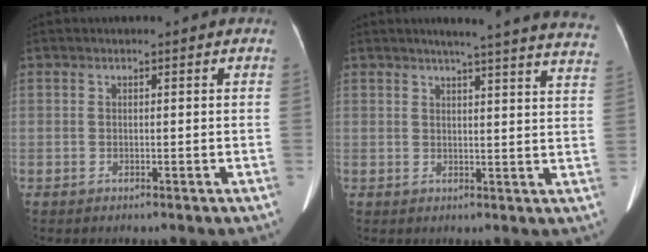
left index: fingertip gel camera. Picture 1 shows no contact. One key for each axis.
{"total": 21.0, "fx": 19.1, "fy": 0.4, "fz": 8.8, "tx": -0.114, "ty": -0.052, "tz": 0.208}